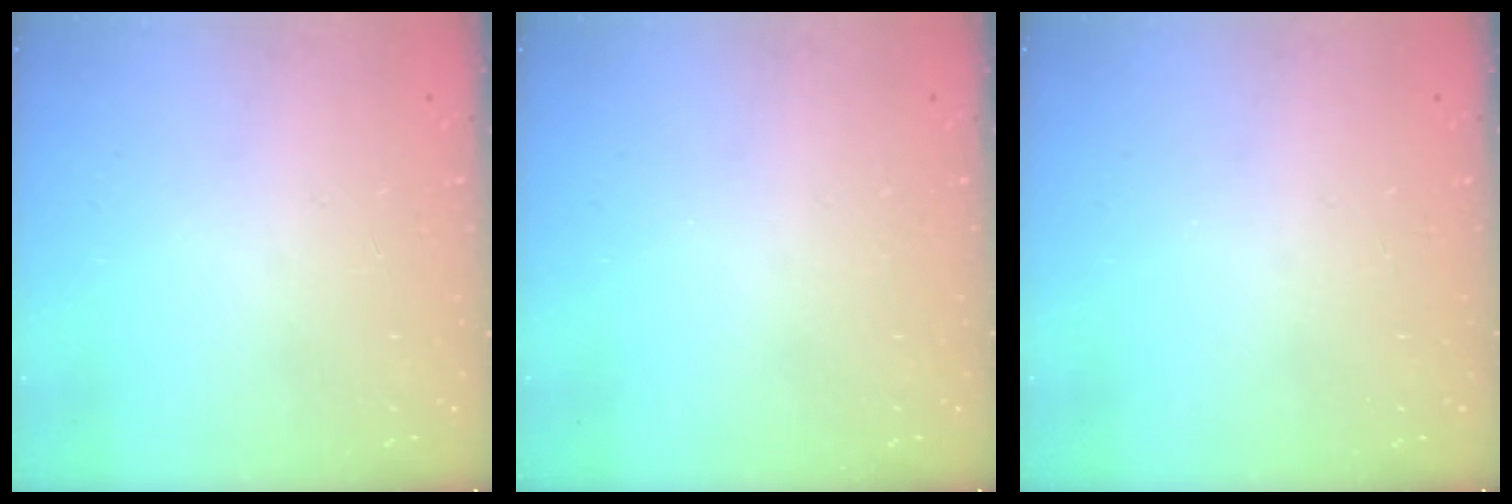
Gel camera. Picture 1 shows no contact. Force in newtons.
{"total": 0.0}
{"total": 0.0}